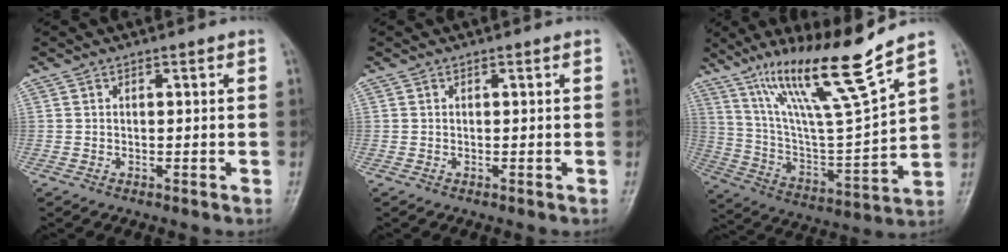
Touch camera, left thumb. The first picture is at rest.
{"total": 0.0}
{"total": 19.5, "force": [13.2, 1.1, 14.3], "torque": [-0.230, -0.068, 0.241]}